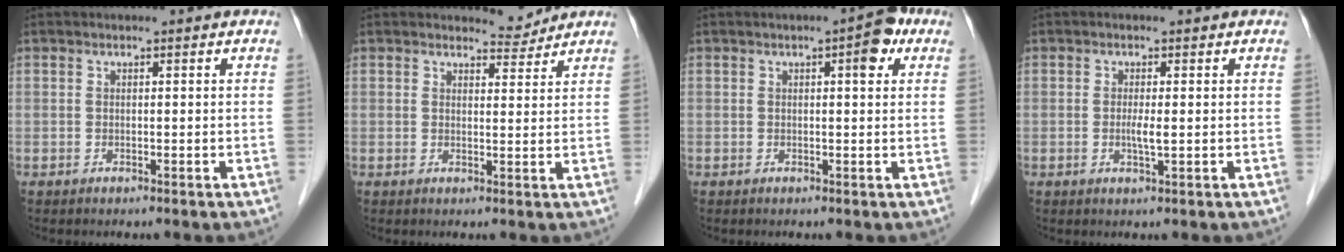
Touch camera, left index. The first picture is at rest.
{"total": 2.7, "force": [2.6, 0.4, -0.4], "torque": [0.001, -0.012, 0.036]}
{"total": 3.8, "force": [1.6, 0.9, 3.3], "torque": [-0.040, 0.007, 0.016]}
{"total": 1.8, "force": [-0.3, 0.0, 1.8], "torque": [-0.037, -0.006, -0.005]}